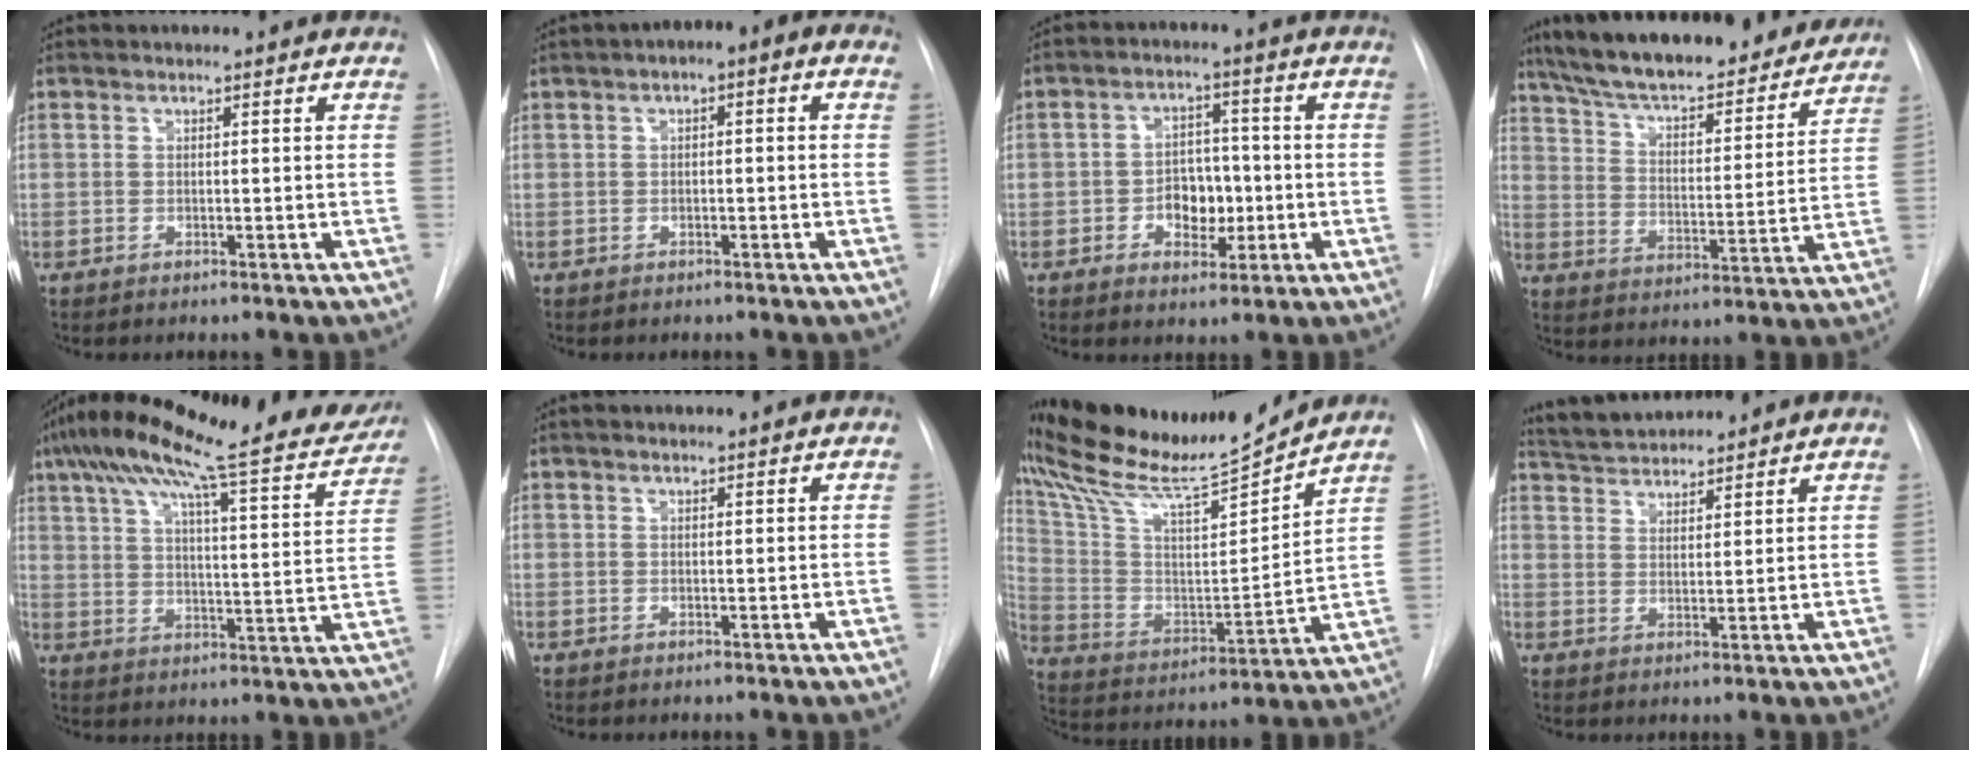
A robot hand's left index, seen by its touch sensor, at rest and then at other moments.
{"total": 5.5, "force": [1.8, 1.9, 4.8], "torque": [-0.075, 0.030, 0.020]}
{"total": 6.0, "force": [-1.3, 4.2, 4.1], "torque": [-0.060, 0.012, -0.019]}
{"total": 25.6, "force": [22.6, 6.1, 10.4], "torque": [-0.175, -0.001, 0.315]}
{"total": 26.7, "force": [21.9, 3.7, 14.7], "torque": [-0.235, 0.007, 0.289]}
{"total": 1.3, "force": [1.2, 0.0, 0.6], "torque": [-0.007, 0.016, 0.020]}
{"total": 18.6, "force": [17.5, 0.4, 6.4], "torque": [-0.136, -0.032, 0.297]}
{"total": 7.8, "force": [7.6, 1.2, 1.5], "torque": [-0.033, 0.026, 0.132]}